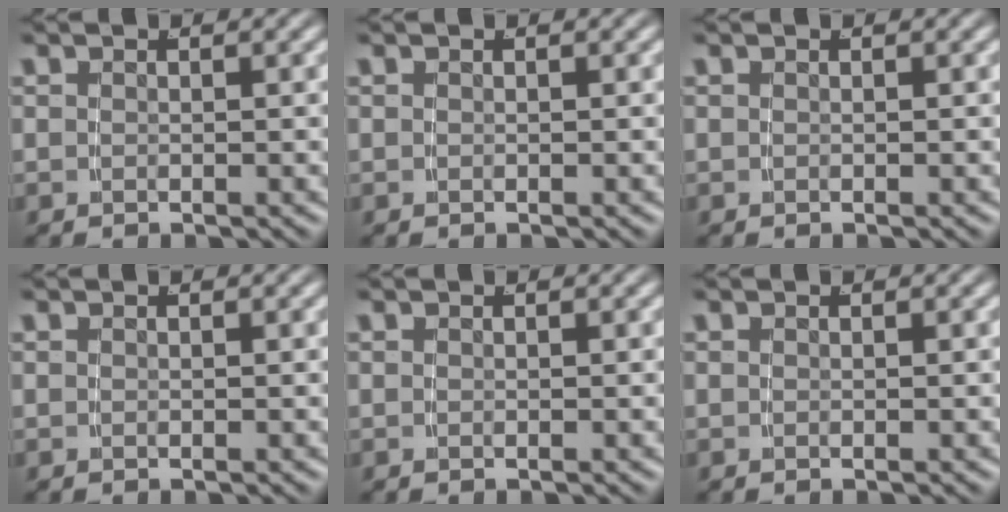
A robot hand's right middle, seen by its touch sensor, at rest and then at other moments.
{"total": 0.0}
{"total": 0.0}
{"total": 0.0}
{"total": 0.0}
{"total": 0.0}